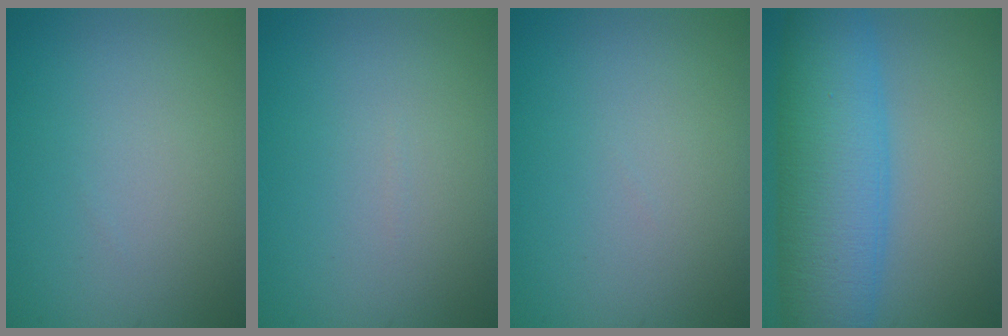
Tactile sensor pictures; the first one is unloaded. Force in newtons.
{"total": 0.0}
{"total": 0.0}
{"total": 10.7, "press": 10.7, "slide": 0.3}